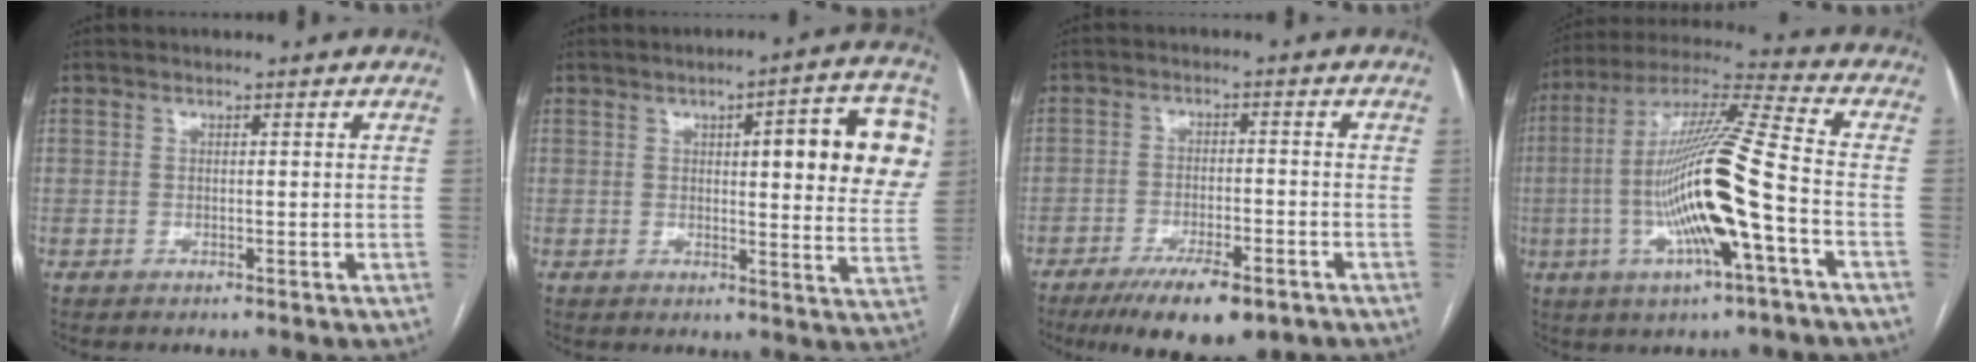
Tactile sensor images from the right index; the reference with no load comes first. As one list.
[{"total": 14.9, "force": [4.0, 2.9, 14.1], "torque": [-0.158, 0.011, 0.042]}, {"total": 10.4, "force": [-7.0, 2.8, 7.1], "torque": [-0.115, -0.015, -0.111]}, {"total": 18.2, "force": [-3.8, 0.4, 17.8], "torque": [-0.346, -0.001, -0.074]}]